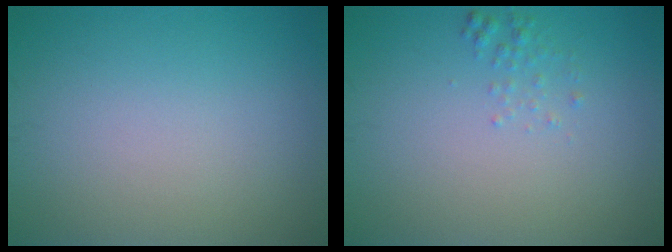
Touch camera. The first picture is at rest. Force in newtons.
{"total": 1.0, "press": 1.0, "slide": 0.0}